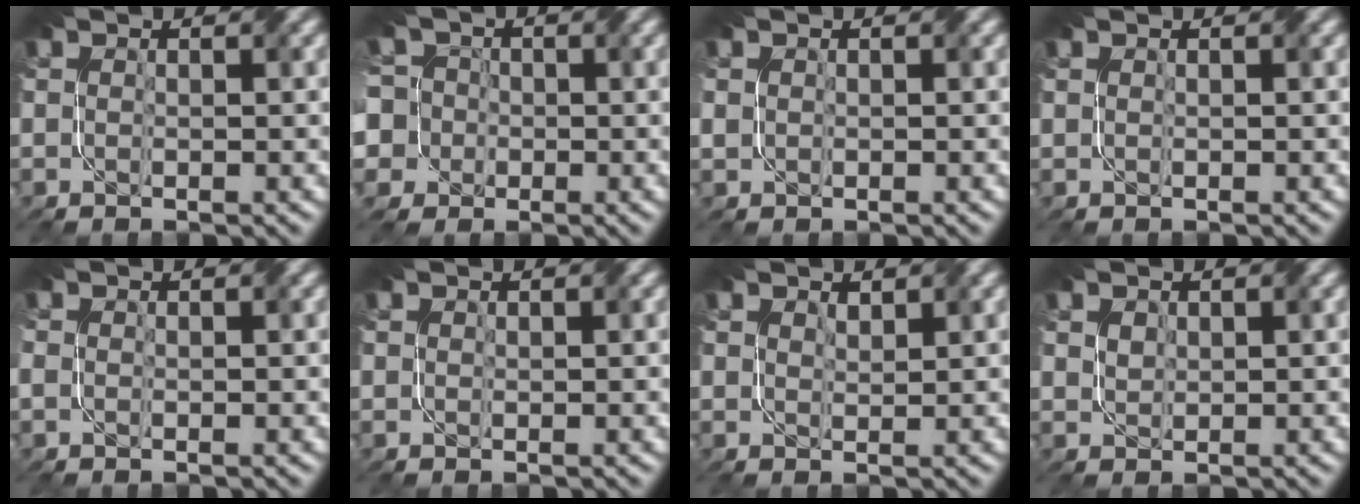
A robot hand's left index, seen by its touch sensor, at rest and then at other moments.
{"total": 9.0, "force": [-0.6, 8.3, 3.5], "torque": [-0.083, 0.029, -0.062]}
{"total": 0.7, "force": [0.0, 0.7, 0.1], "torque": [-0.007, -0.002, -0.002]}
{"total": 0.0}
{"total": 1.2, "force": [-0.3, 0.9, 0.7], "torque": [-0.016, 0.002, -0.006]}
{"total": 0.0}
{"total": 0.6, "force": [0.6, 0.1, 0.1], "torque": [-0.006, -0.003, 0.011]}
{"total": 1.1, "force": [0.7, 0.8, 0.4], "torque": [-0.018, 0.002, 0.015]}